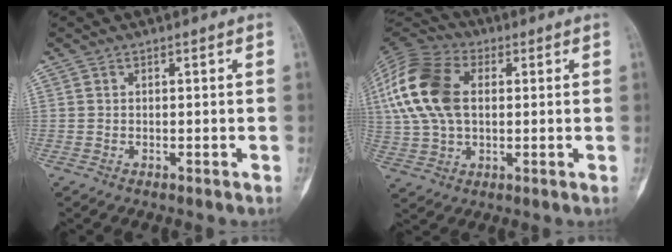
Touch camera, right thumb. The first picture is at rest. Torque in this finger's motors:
{"motor_torque": [-0.43, 2.67, 0.94, -0.50, 0.51]}